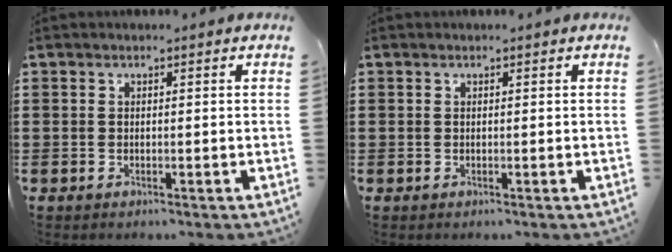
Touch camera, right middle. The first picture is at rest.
{"total": 0.0}